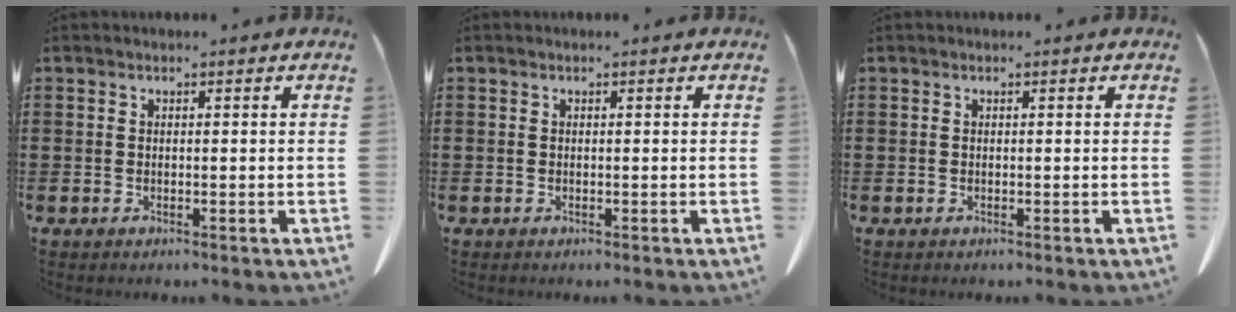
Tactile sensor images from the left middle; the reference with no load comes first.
{"total": 0.0}
{"total": 0.0}